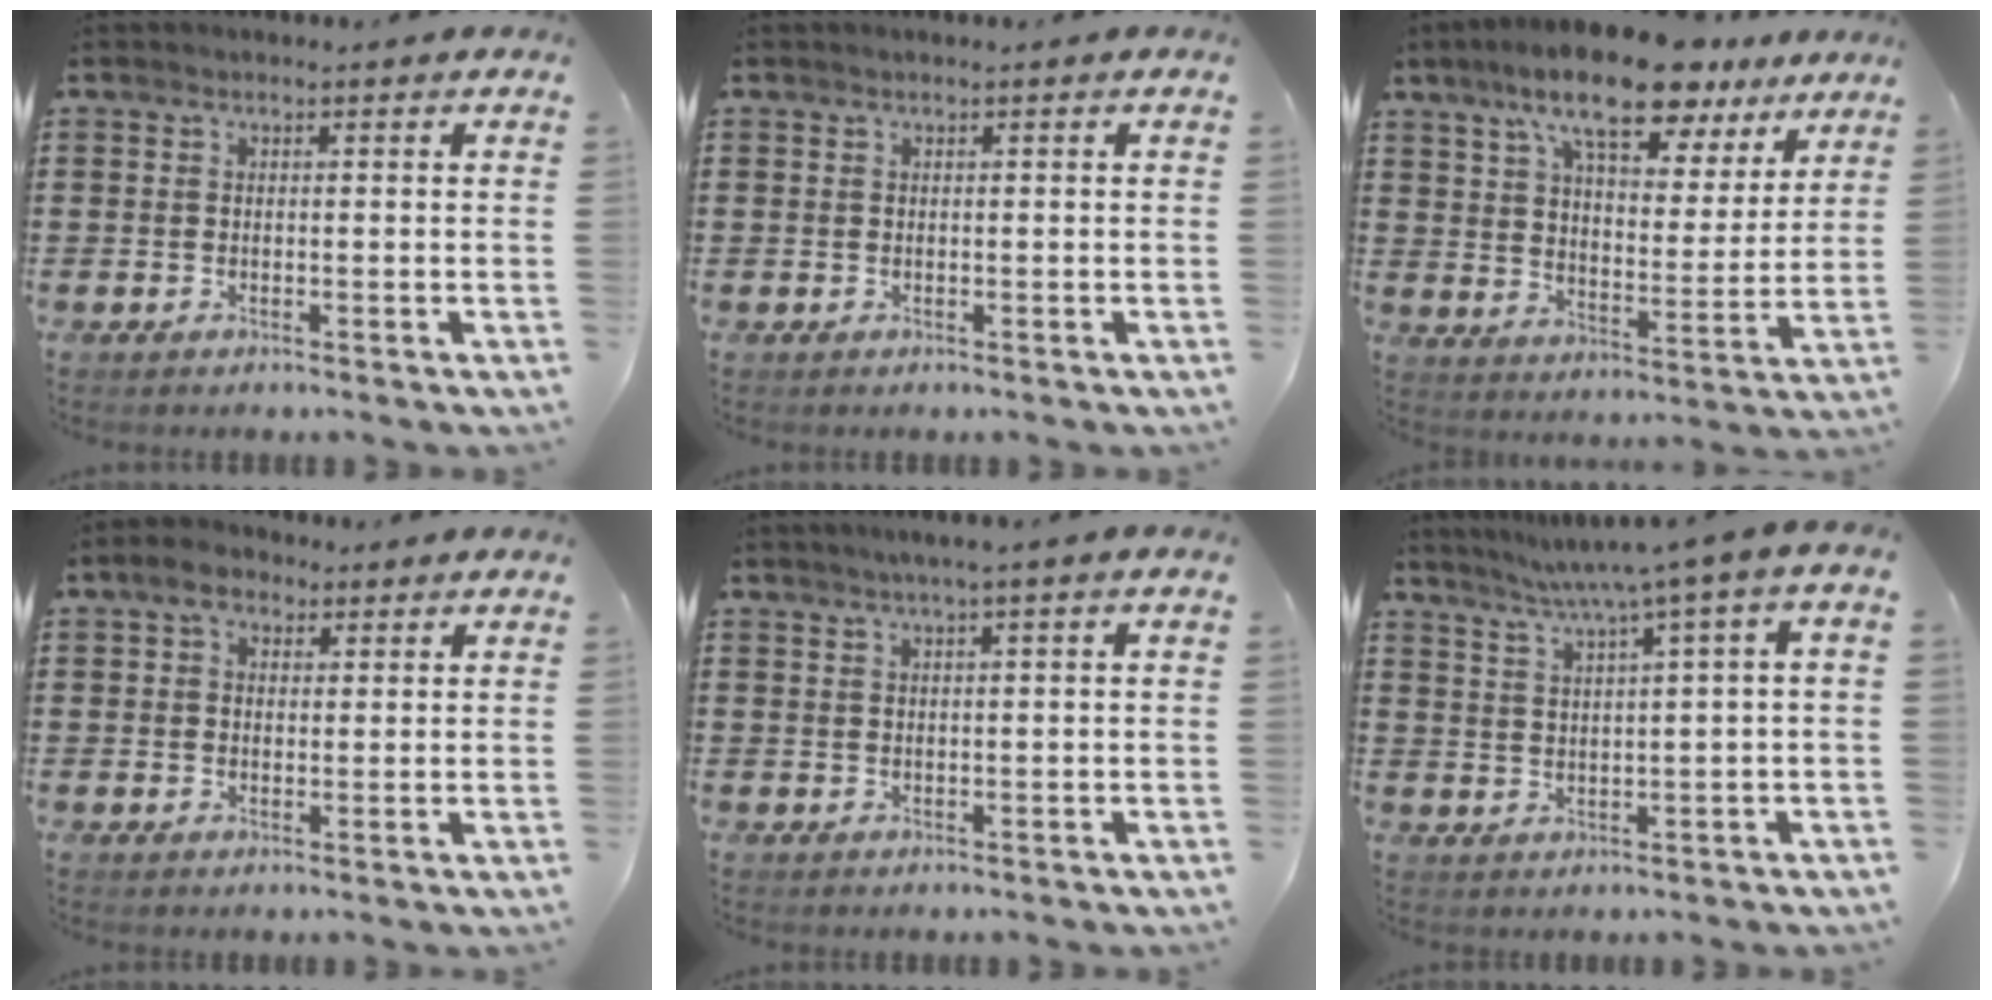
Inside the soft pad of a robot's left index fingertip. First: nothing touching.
{"total": 0.0}
{"total": 13.8, "force": [10.4, 3.4, 8.5], "torque": [-0.164, -0.034, 0.179]}
{"total": 3.8, "force": [2.3, 2.3, 2.0], "torque": [-0.040, 0.009, 0.040]}
{"total": 1.5, "force": [0.7, -0.4, 1.3], "torque": [-0.023, -0.003, 0.012]}
{"total": 5.3, "force": [2.5, -0.5, 4.7], "torque": [-0.097, -0.016, 0.035]}